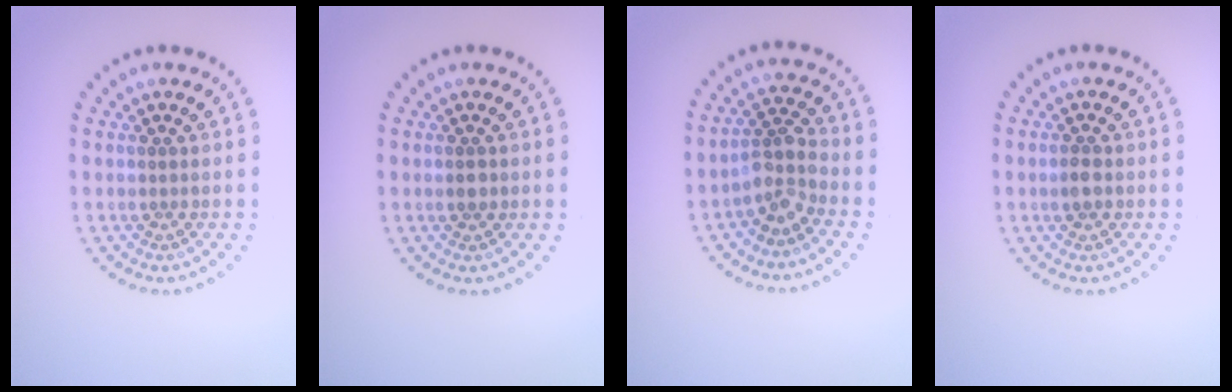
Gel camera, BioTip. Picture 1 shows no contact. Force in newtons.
{"total": 1.2, "press": 1.2, "slide": 0.0}
{"total": 2.8, "press": 2.1, "slide": 1.8}
{"total": 1.4, "press": 1.4, "slide": 0.1}